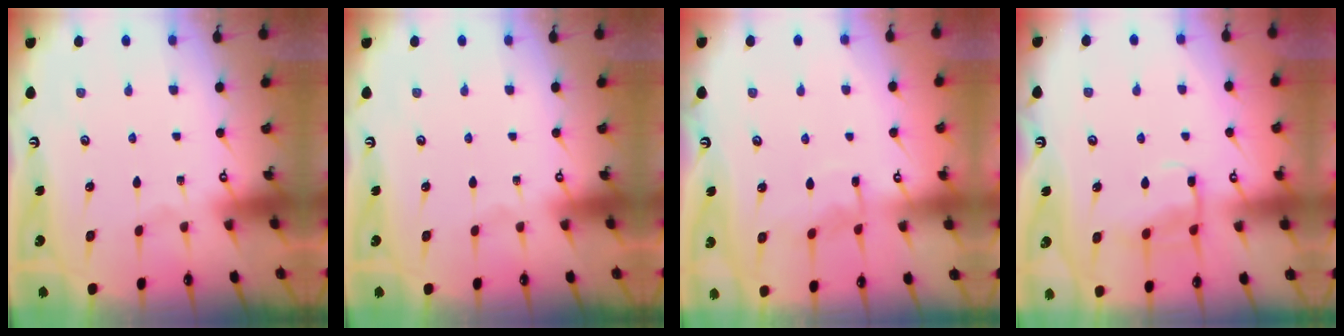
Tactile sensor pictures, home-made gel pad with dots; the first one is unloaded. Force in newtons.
{"total": 0.0}
{"total": 6.1, "press": 6.1, "slide": 0.5}
{"total": 9.9, "press": 9.8, "slide": 0.8}